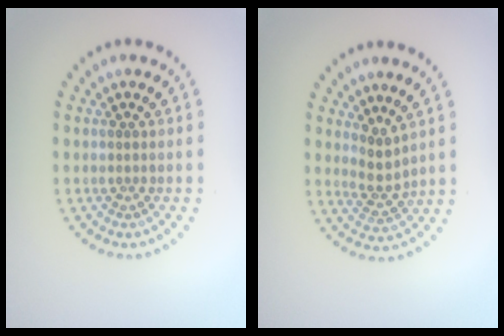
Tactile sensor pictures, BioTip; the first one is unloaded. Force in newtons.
{"total": 2.1, "press": 1.5, "slide": 1.5}